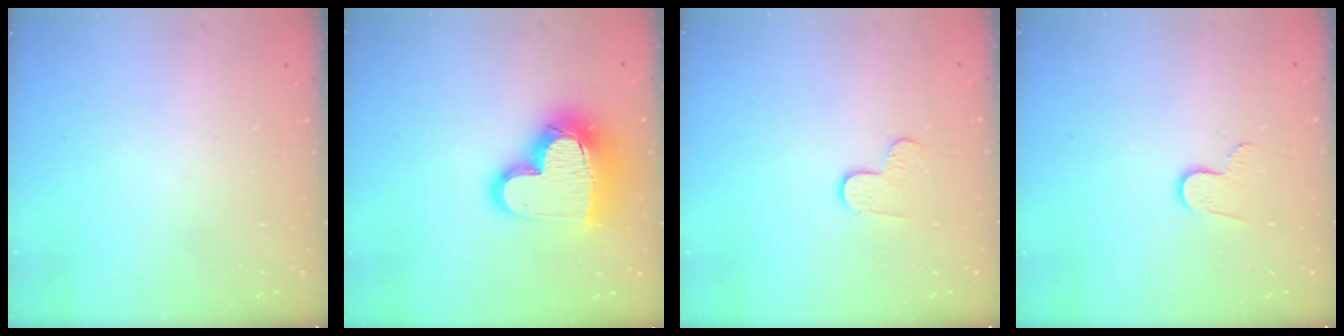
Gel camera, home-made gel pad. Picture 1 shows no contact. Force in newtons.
{"total": 19.4, "press": 19.3, "slide": 1.7}
{"total": 4.4, "press": 4.3, "slide": 0.4}
{"total": 6.0, "press": 6.0, "slide": 0.6}